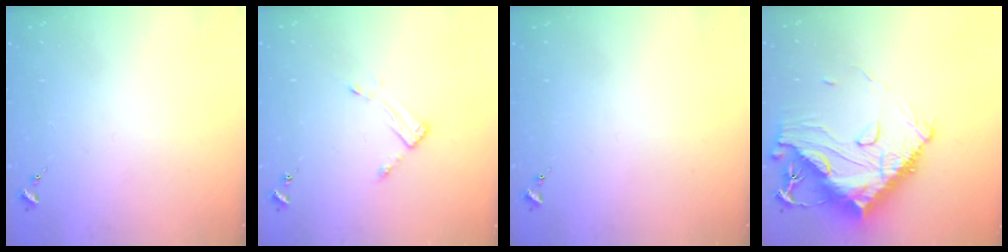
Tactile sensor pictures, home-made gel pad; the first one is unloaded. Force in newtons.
{"total": 3.2, "press": 3.2, "slide": 0.3}
{"total": 0.0}
{"total": 20.5, "press": 20.4, "slide": 1.8}